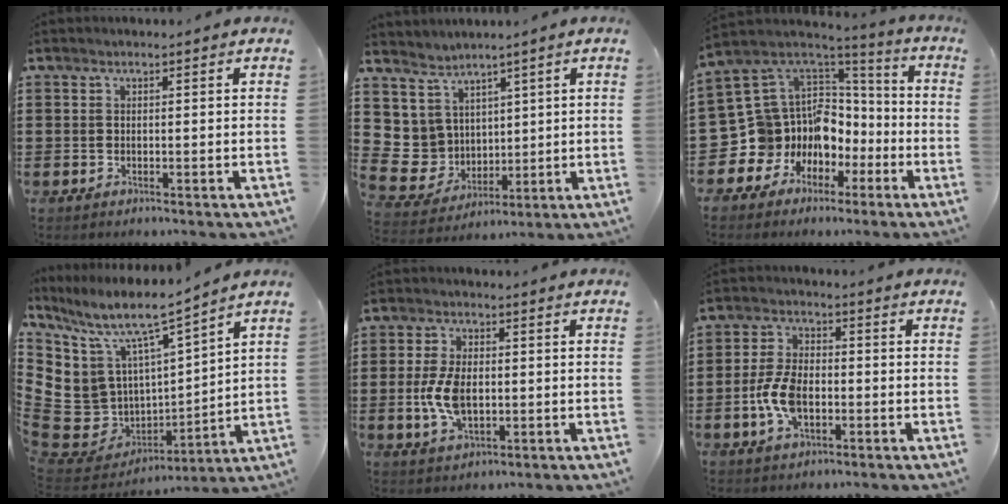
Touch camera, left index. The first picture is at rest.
{"total": 6.8, "force": [2.7, 6.2, 0.3], "torque": [-0.059, -0.025, 0.057]}
{"total": 11.7, "force": [-1.7, 11.2, 3.1], "torque": [-0.108, -0.031, -0.009]}
{"total": 11.0, "force": [6.1, 7.5, 5.2], "torque": [-0.163, -0.054, 0.112]}
{"total": 7.1, "force": [-0.5, 4.0, 5.9], "torque": [-0.135, 0.000, -0.013]}
{"total": 7.3, "force": [-1.8, 4.0, 5.9], "torque": [-0.141, -0.002, -0.039]}